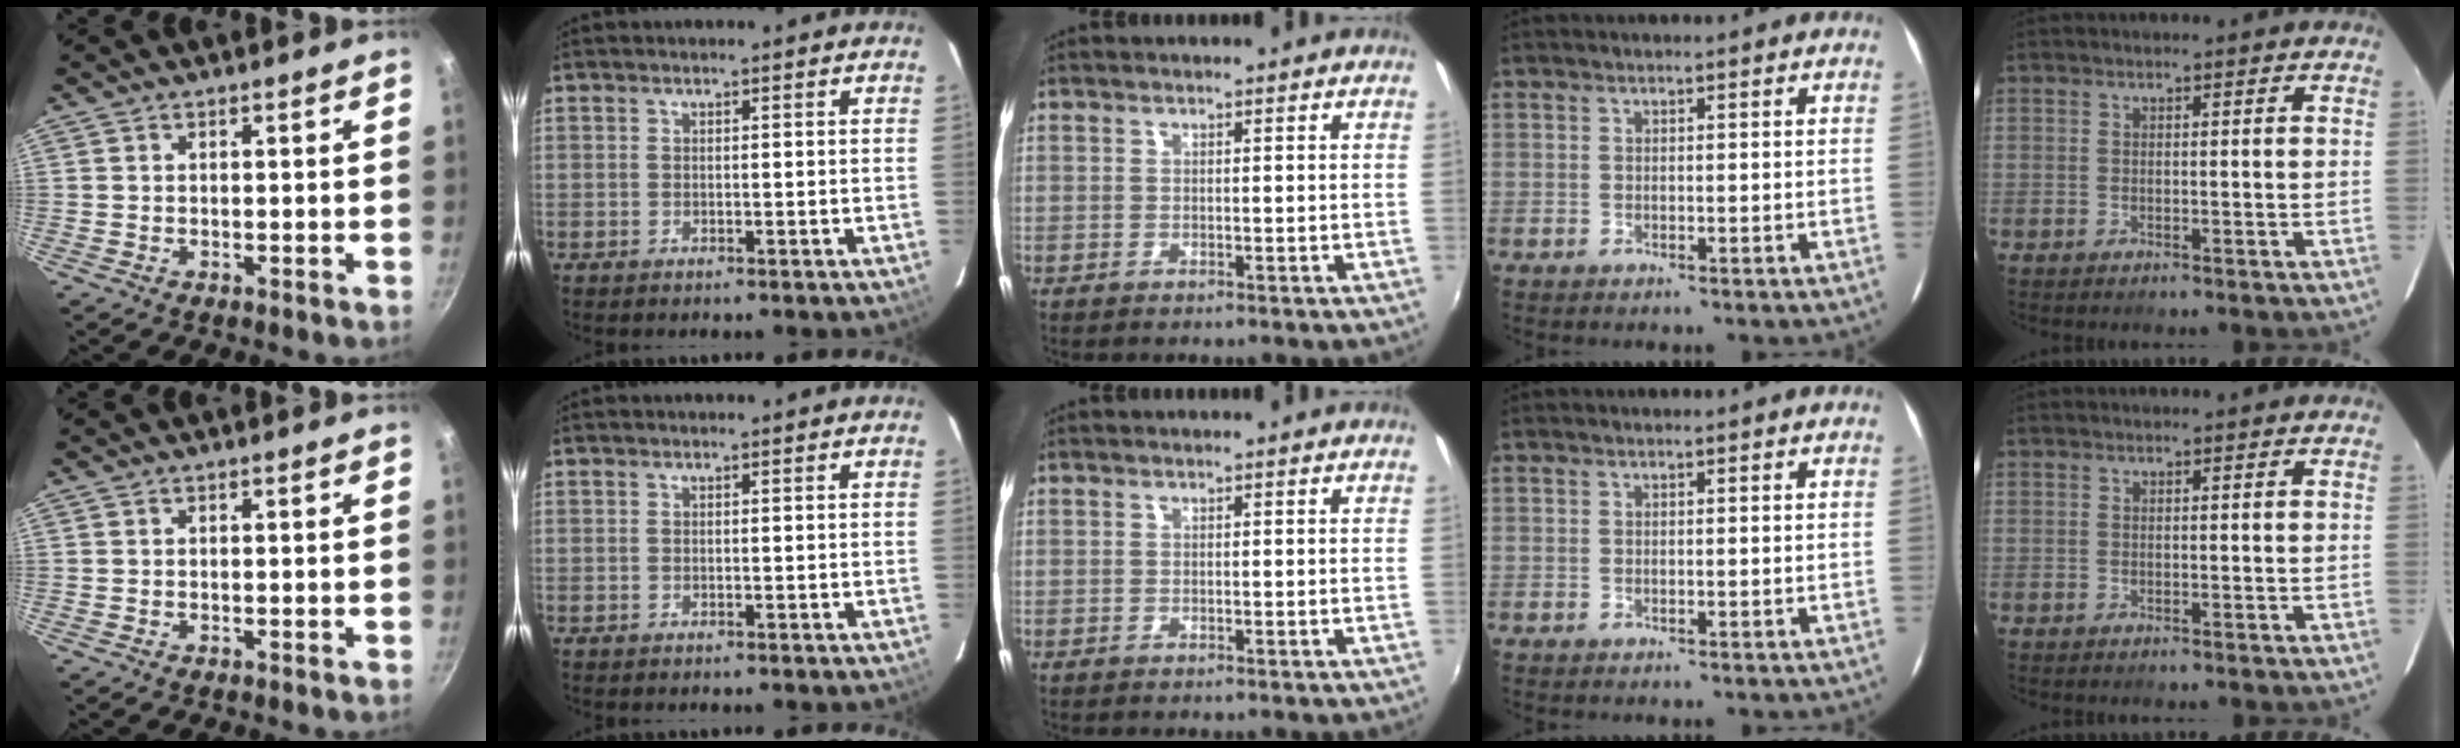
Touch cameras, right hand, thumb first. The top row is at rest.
{}